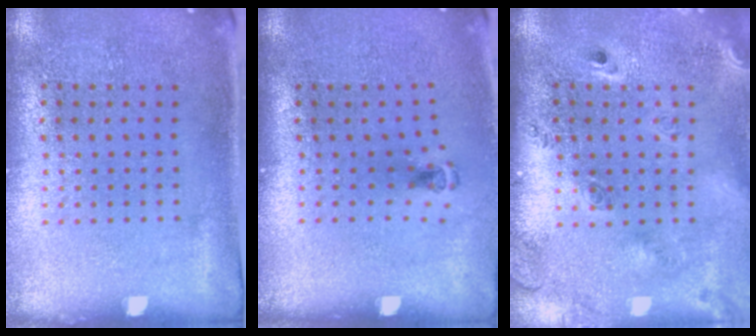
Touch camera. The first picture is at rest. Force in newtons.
{"total": 0.6, "press": 0.4, "slide": 0.5}
{"total": 2.6, "press": 1.9, "slide": 1.8}